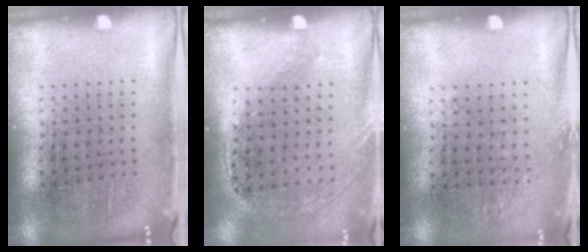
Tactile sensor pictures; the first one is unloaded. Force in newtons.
{"total": 1.3, "press": 1.0, "slide": 0.8}
{"total": 0.7, "press": 0.6, "slide": 0.4}